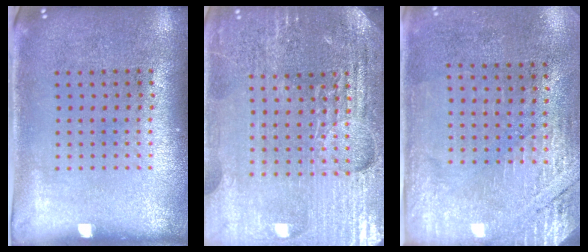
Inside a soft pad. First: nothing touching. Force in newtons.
{"total": 4.7, "press": 4.5, "slide": 1.5}
{"total": 2.7, "press": 2.4, "slide": 1.2}